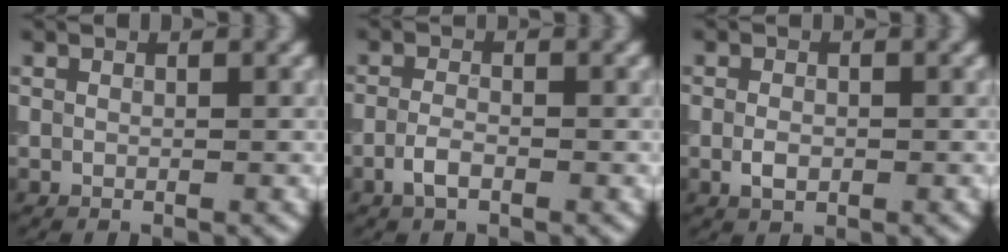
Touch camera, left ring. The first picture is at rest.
{"total": 1.9, "force": [-1.0, 0.8, 1.4], "torque": [-0.030, 0.002, -0.024]}
{"total": 1.7, "force": [-0.4, 1.1, 1.2], "torque": [-0.023, 0.000, -0.008]}